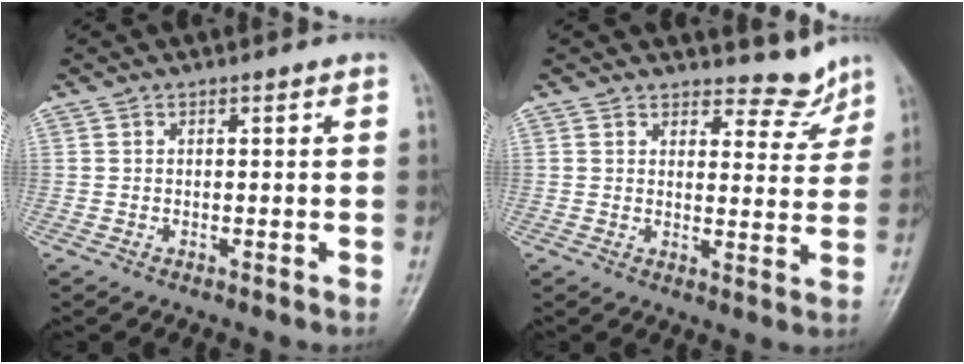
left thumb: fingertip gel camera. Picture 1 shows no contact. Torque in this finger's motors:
{"motor_torque": [0.00, 0.02, -0.28, -0.17, 0.02]}